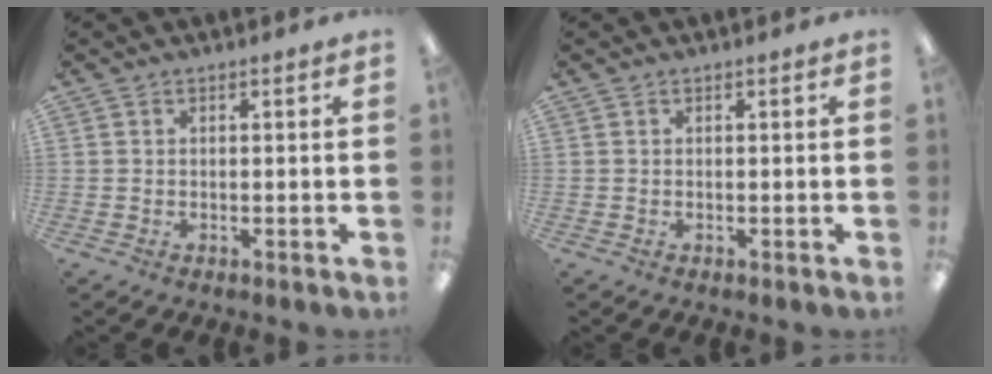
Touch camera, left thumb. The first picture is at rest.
{"total": 0.0}